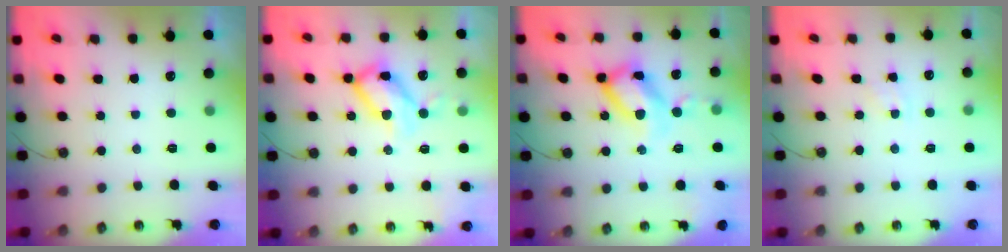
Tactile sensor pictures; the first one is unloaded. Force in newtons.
{"total": 14.3, "press": 14.3, "slide": 1.3}
{"total": 17.1, "press": 17.1, "slide": 1.7}
{"total": 3.0, "press": 2.9, "slide": 0.4}